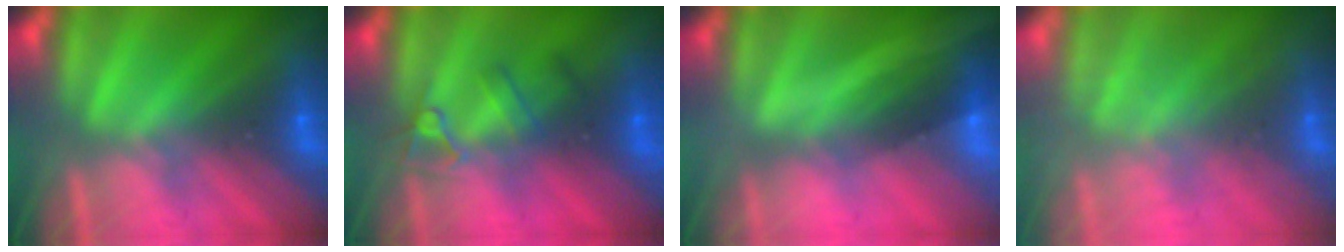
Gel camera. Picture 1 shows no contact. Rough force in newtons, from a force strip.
{"total": 2.4}
{"total": 2.1}
{"total": 2.1}